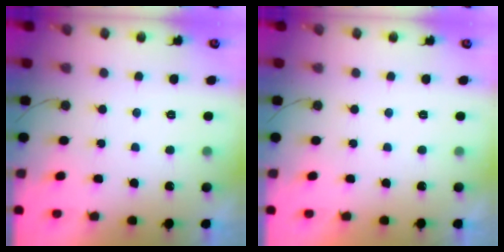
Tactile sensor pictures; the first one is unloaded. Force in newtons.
{"total": 1.8, "press": 1.8, "slide": 0.0}